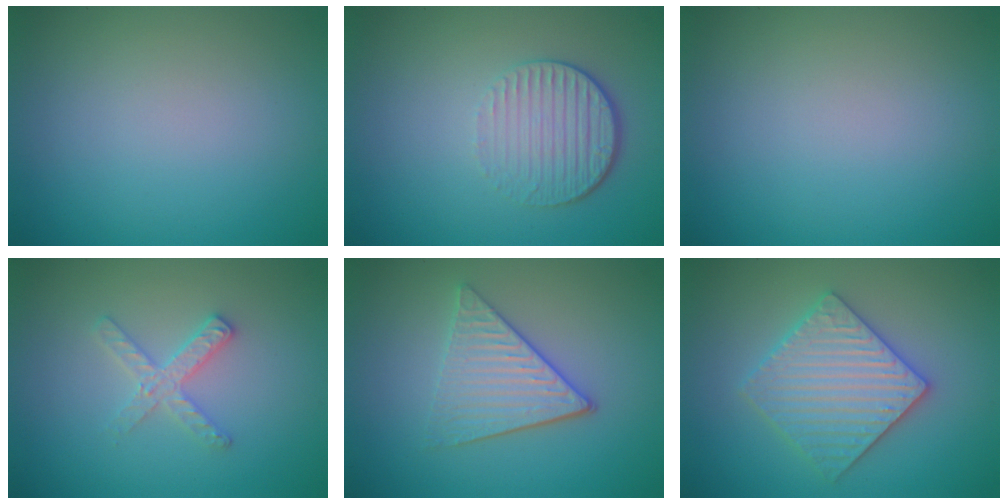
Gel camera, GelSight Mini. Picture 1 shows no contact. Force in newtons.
{"total": 4.2, "press": 2.9, "slide": 3.1}
{"total": 0.0}
{"total": 2.2, "press": 2.2, "slide": 0.3}
{"total": 3.8, "press": 3.3, "slide": 2.0}
{"total": 5.7, "press": 5.6, "slide": 1.1}